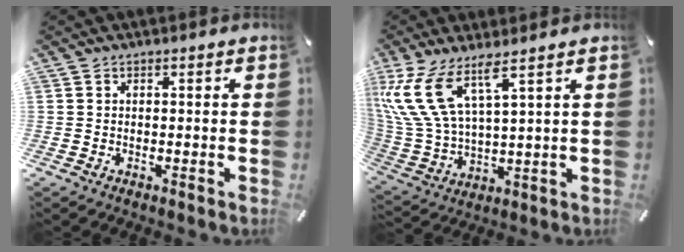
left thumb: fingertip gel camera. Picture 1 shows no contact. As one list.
[{"total": 13.2, "force": [8.1, 4.8, 9.2], "torque": [-0.237, -0.050, 0.139]}]